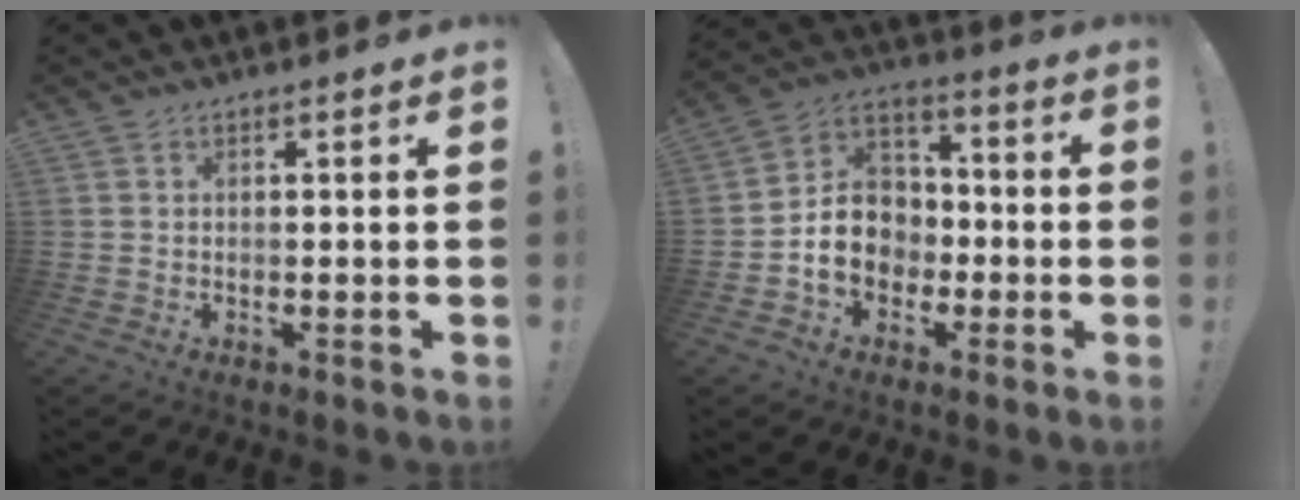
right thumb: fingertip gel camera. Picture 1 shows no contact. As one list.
[{"total": 13.1, "force": [-3.9, 10.8, 6.2], "torque": [-0.094, 0.034, -0.062]}]